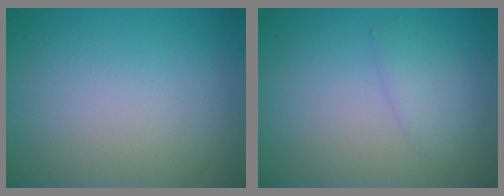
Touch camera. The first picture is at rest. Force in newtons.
{"total": 1.5, "press": 1.5, "slide": 0.1}